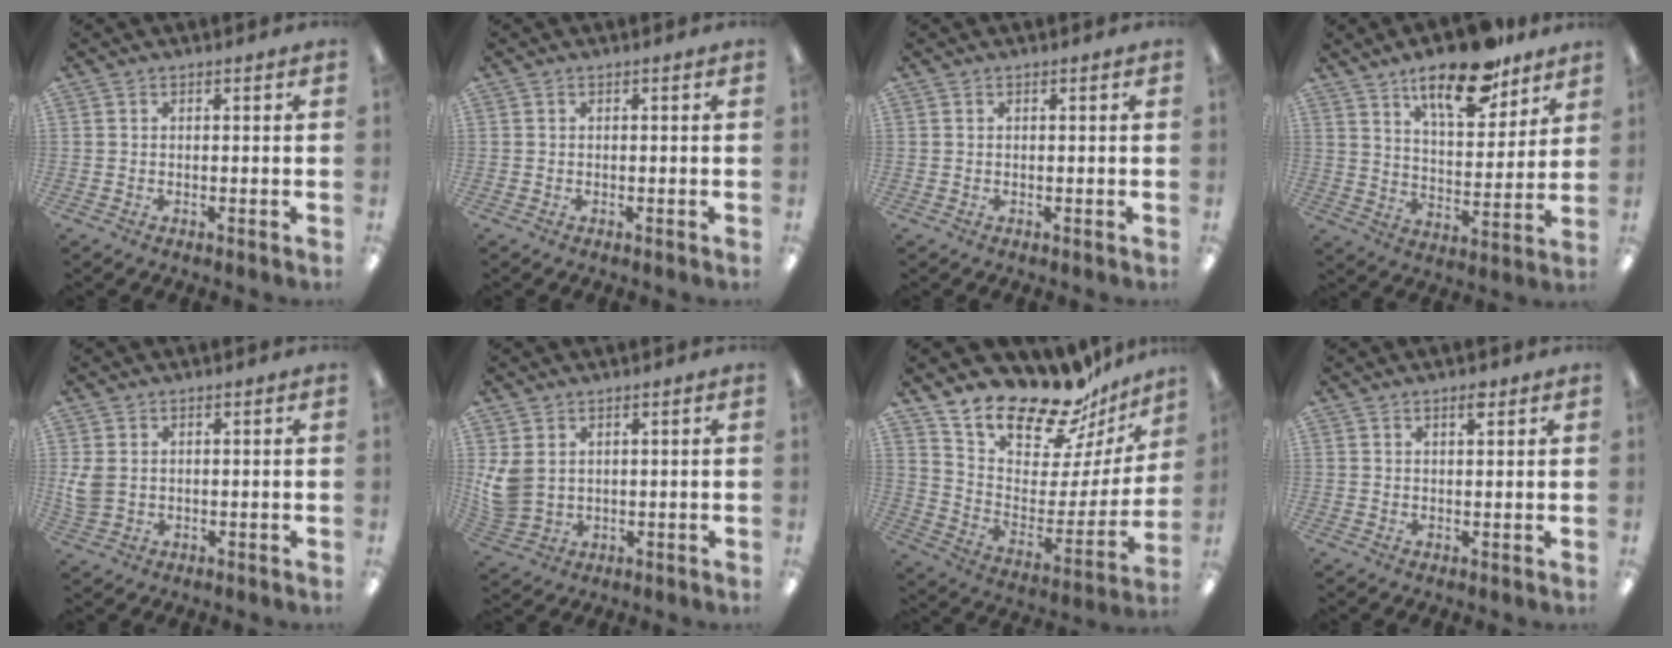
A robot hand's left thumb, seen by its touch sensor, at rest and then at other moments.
{"total": 0.0}
{"total": 0.0}
{"total": 16.7, "force": [12.2, 6.1, 9.5], "torque": [-0.144, -0.065, 0.205]}
{"total": 4.1, "force": [1.0, 3.2, 2.4], "torque": [-0.046, 0.000, 0.018]}
{"total": 6.5, "force": [2.4, 4.9, 3.5], "torque": [-0.084, -0.004, 0.052]}
{"total": 20.5, "force": [18.1, 6.5, 7.0], "torque": [-0.117, -0.150, 0.315]}
{"total": 2.2, "force": [1.7, 0.6, 1.3], "torque": [-0.014, -0.006, 0.027]}